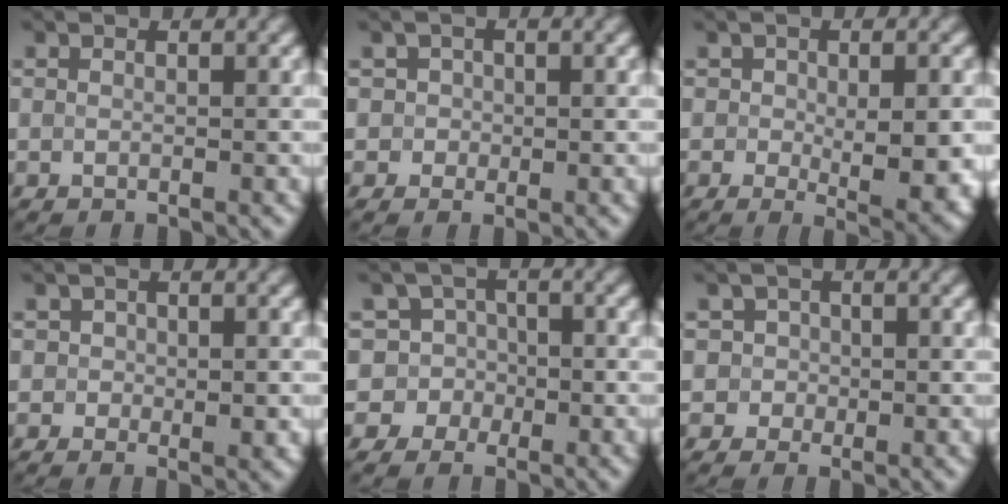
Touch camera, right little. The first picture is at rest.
{"total": 0.8, "force": [0.0, 0.8, -0.2], "torque": [0.016, 0.003, 0.006]}
{"total": 5.6, "force": [-0.9, 2.5, 4.9], "torque": [-0.071, -0.010, 0.000]}
{"total": 1.4, "force": [-0.2, 1.0, 0.9], "torque": [-0.007, 0.001, 0.000]}
{"total": 4.1, "force": [-0.8, 4.0, 0.1], "torque": [0.028, 0.031, -0.038]}
{"total": 1.4, "force": [0.1, 1.4, 0.0], "torque": [0.021, 0.008, 0.005]}